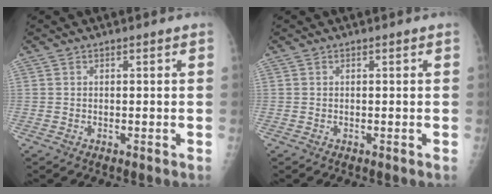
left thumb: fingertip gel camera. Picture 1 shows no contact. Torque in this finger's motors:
{"motor_torque": [0.00, 0.00, 0.00, 0.00, 0.00]}